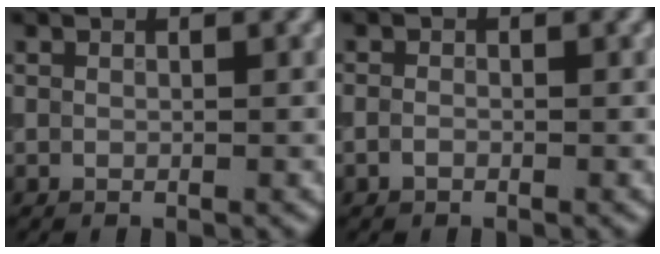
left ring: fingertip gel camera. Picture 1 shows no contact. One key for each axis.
{"total": 0.8, "fx": -0.4, "fy": 0.5, "fz": 0.5, "tx": -0.009, "ty": 0.000, "tz": -0.010}